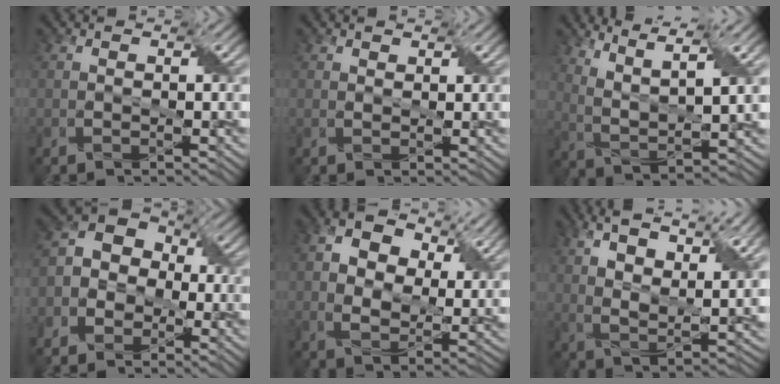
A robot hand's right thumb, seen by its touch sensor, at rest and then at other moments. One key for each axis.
{"total": 1.0, "fx": 0.9, "fy": 0.4, "fz": 0.2, "tx": -0.009, "ty": -0.001, "tz": 0.020}
{"total": 9.4, "fx": 6.2, "fy": 1.9, "fz": 6.8, "tx": -0.156, "ty": 0.002, "tz": 0.118}
{"total": 7.1, "fx": -2.2, "fy": 5.7, "fz": 3.7, "tx": -0.069, "ty": 0.004, "tz": -0.054}
{"total": 11.0, "fx": 4.8, "fy": 6.6, "fz": 7.4, "tx": -0.151, "ty": 0.000, "tz": 0.079}
{"total": 12.7, "fx": 6.8, "fy": 4.0, "fz": 10.0, "tx": -0.202, "ty": 0.012, "tz": 0.112}